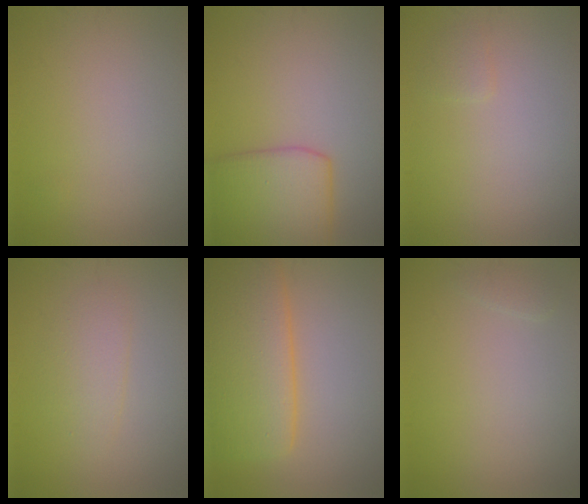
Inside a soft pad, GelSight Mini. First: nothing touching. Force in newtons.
{"total": 6.1, "press": 6.1, "slide": 0.4}
{"total": 0.8, "press": 0.8, "slide": 0.1}
{"total": 2.0, "press": 1.9, "slide": 0.1}
{"total": 7.9, "press": 7.8, "slide": 0.5}
{"total": 0.6, "press": 0.6, "slide": 0.1}